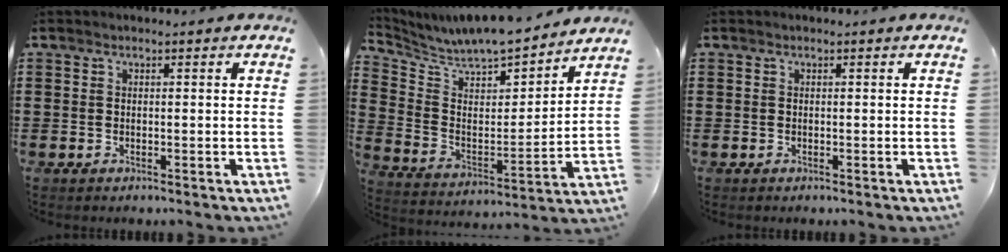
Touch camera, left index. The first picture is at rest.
{"total": 6.7, "force": [6.6, 1.0, 0.8], "torque": [-0.057, -0.063, 0.110]}
{"total": 0.0}